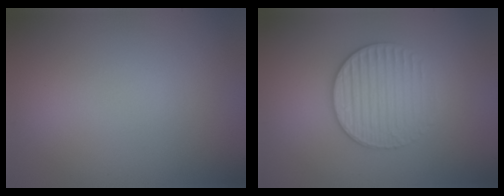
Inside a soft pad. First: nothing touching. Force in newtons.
{"total": 3.2, "press": 2.9, "slide": 1.4}